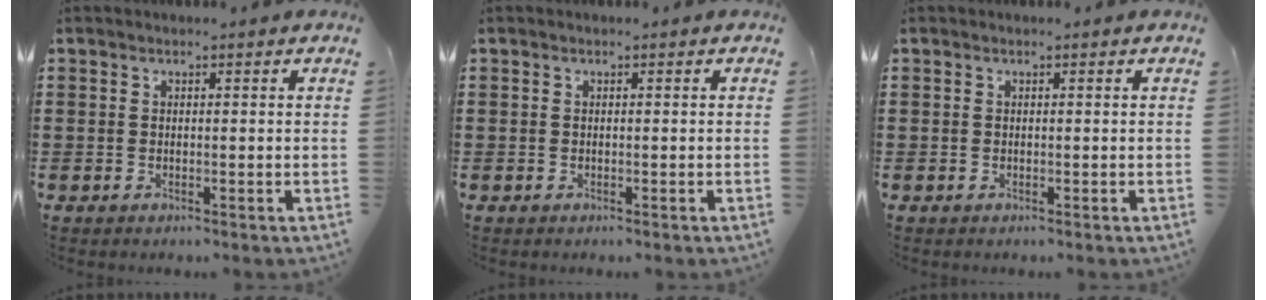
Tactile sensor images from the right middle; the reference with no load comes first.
{"total": 0.0}
{"total": 0.0}